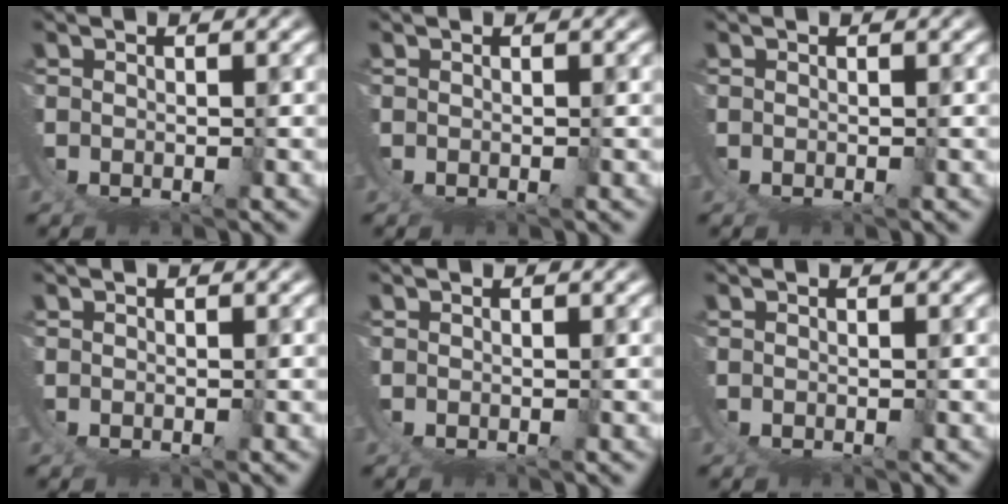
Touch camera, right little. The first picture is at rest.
{"total": 0.0}
{"total": 0.0}
{"total": 0.0}
{"total": 0.0}
{"total": 0.0}